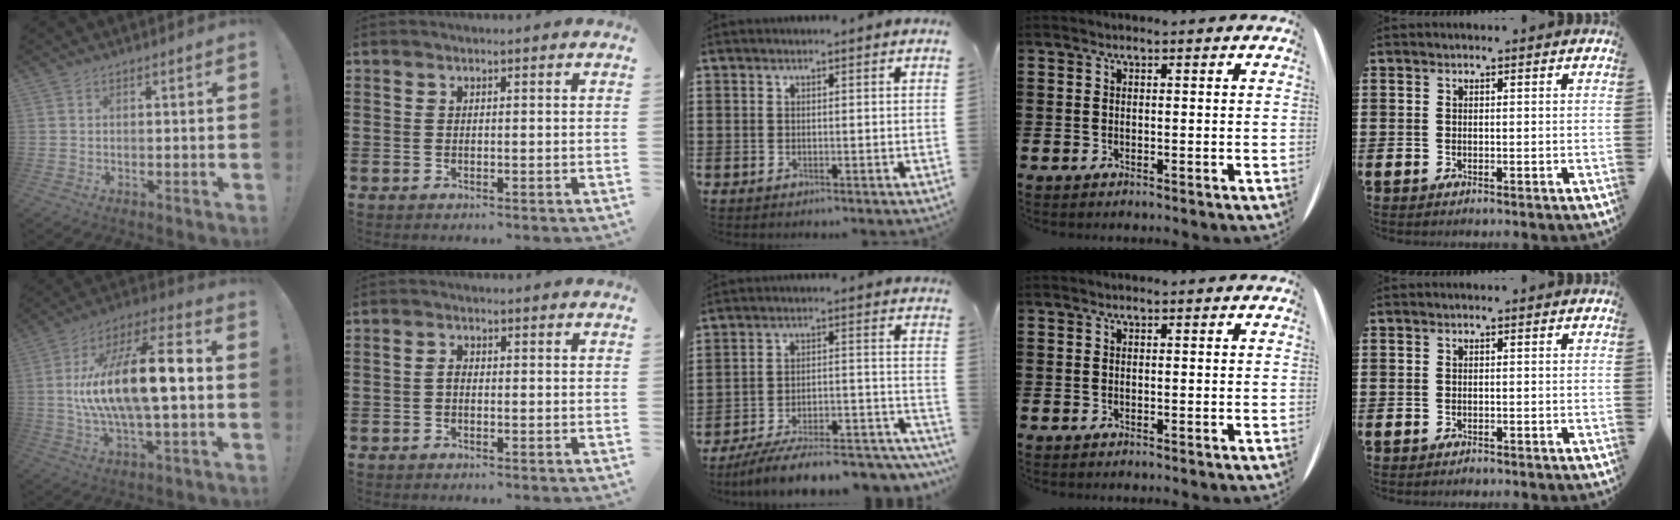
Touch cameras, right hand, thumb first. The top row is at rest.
{"thumb": {"total": 20.1, "force": [-0.1, 6.2, 19.1], "torque": [-0.350, 0.002, -0.007]}, "index": {"total": 1.3, "force": [-0.5, 0.6, 1.0], "torque": [-0.021, 0.000, -0.010]}, "middle": {"total": 8.8, "force": [-7.9, 0.8, 3.8], "torque": [-0.056, 0.007, -0.150]}}